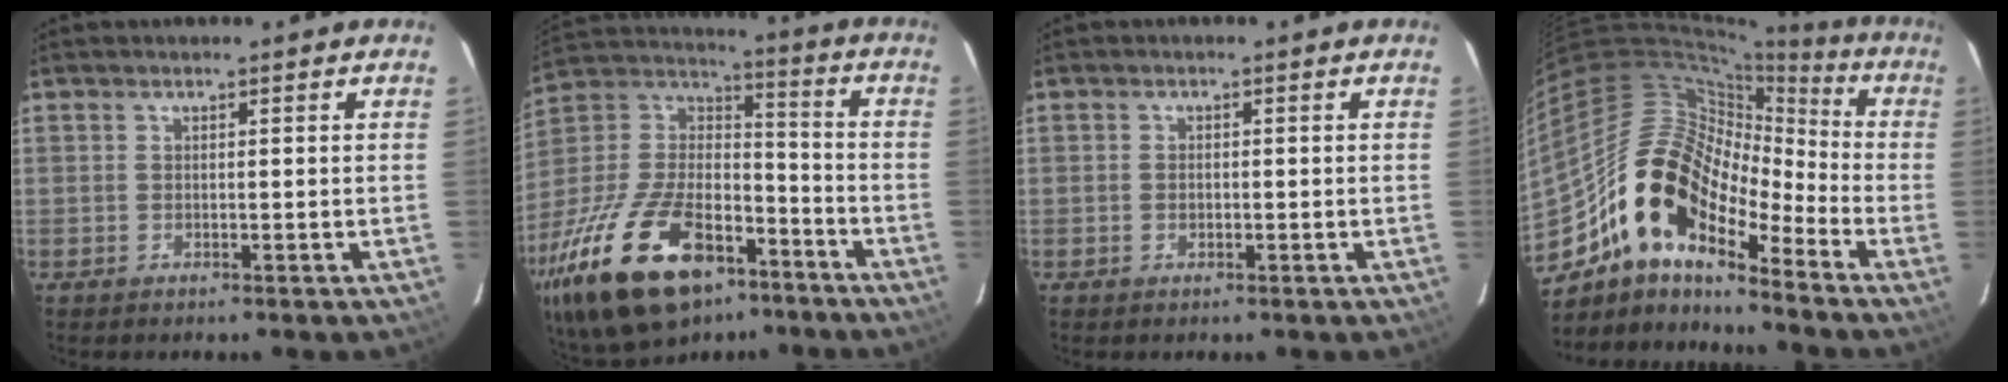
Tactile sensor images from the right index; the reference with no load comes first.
{"total": 32.0, "force": [-18.8, 16.0, 20.4], "torque": [-0.425, -0.011, -0.304]}
{"total": 0.9, "force": [-0.2, 0.7, 0.6], "torque": [-0.010, 0.000, -0.004]}
{"total": 16.6, "force": [-11.0, 7.4, 10.1], "torque": [-0.171, 0.007, -0.224]}